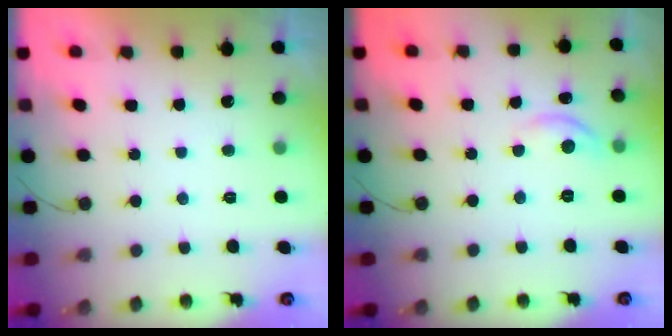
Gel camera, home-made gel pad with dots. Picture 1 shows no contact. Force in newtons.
{"total": 4.9, "press": 4.9, "slide": 0.5}